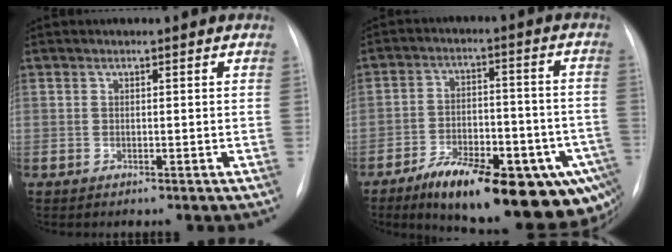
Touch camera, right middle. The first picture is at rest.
{"total": 22.4, "force": [-14.8, 7.8, 14.9], "torque": [-0.144, 0.021, -0.208]}